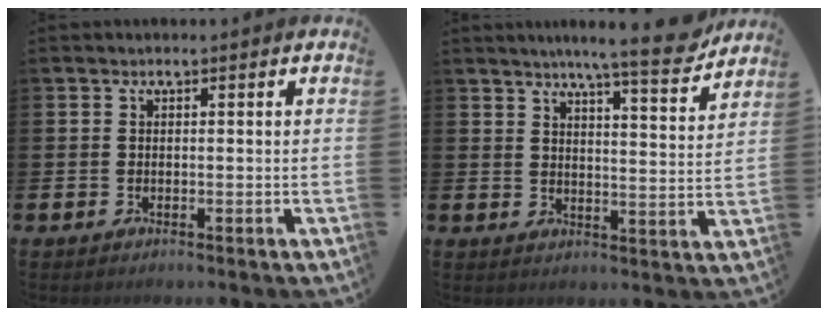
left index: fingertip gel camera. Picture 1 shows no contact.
{"total": 8.3, "force": [7.4, 0.0, 3.7], "torque": [-0.064, -0.040, 0.124]}